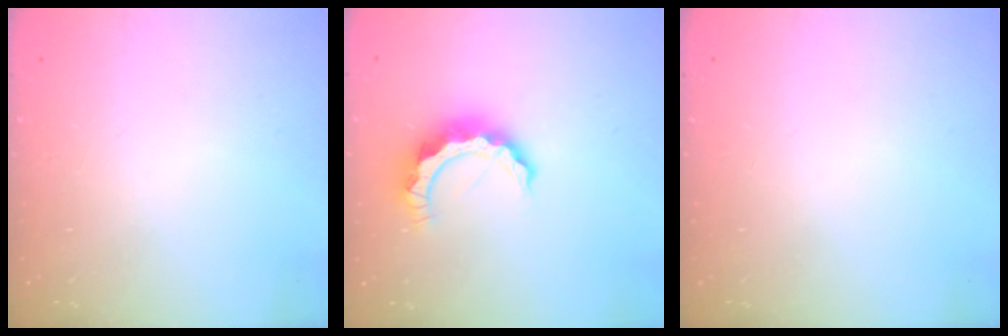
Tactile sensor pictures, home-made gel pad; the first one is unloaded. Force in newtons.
{"total": 9.0, "press": 9.0, "slide": 0.3}
{"total": 0.0}